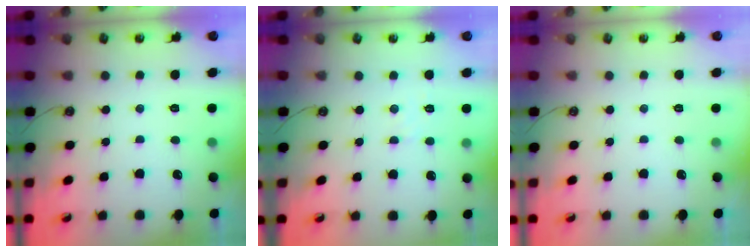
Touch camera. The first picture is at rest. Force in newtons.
{"total": 3.8, "press": 3.8, "slide": 0.6}
{"total": 0.0}